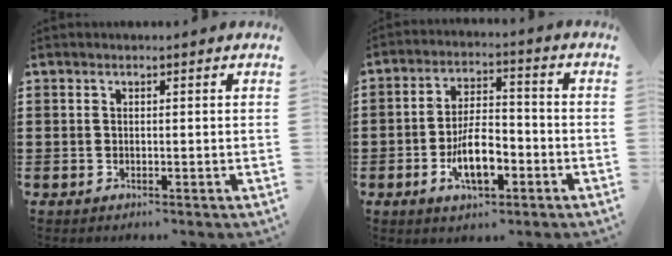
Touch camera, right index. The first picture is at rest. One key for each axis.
{"total": 8.2, "fx": -3.0, "fy": 3.6, "fz": 6.7, "tx": -0.120, "ty": -0.001, "tz": -0.055}